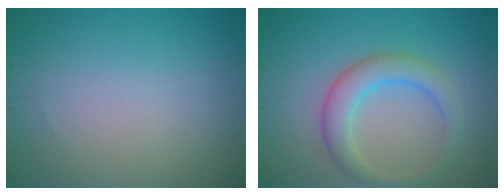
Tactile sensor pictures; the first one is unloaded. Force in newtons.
{"total": 4.0, "press": 4.0, "slide": 0.3}